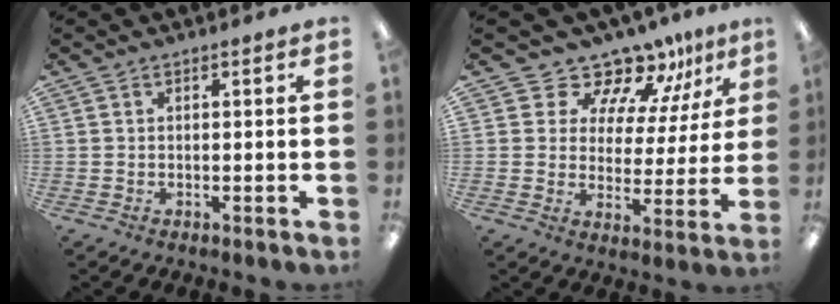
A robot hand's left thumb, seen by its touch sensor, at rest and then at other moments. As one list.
[{"total": 12.3, "force": [10.9, 5.1, 2.5], "torque": [-0.059, -0.095, 0.200]}]